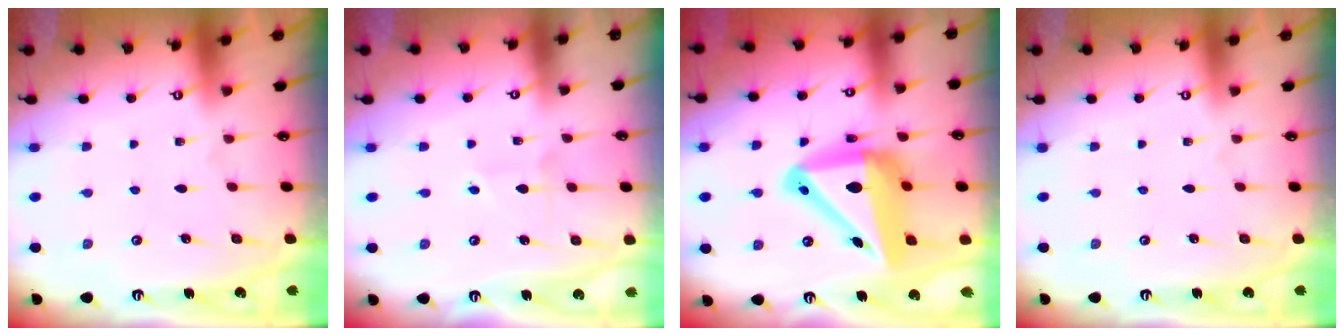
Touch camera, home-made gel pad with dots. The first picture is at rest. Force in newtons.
{"total": 3.4, "press": 3.4, "slide": 0.5}
{"total": 18.3, "press": 18.1, "slide": 2.9}
{"total": 0.0}